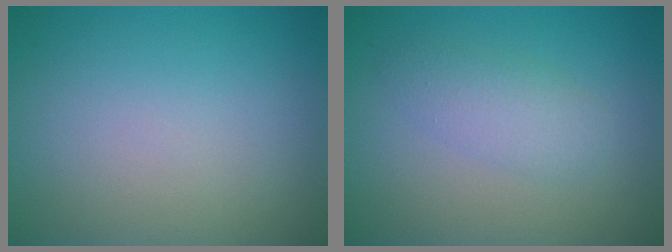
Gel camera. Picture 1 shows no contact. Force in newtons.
{"total": 2.6, "press": 2.6, "slide": 0.1}